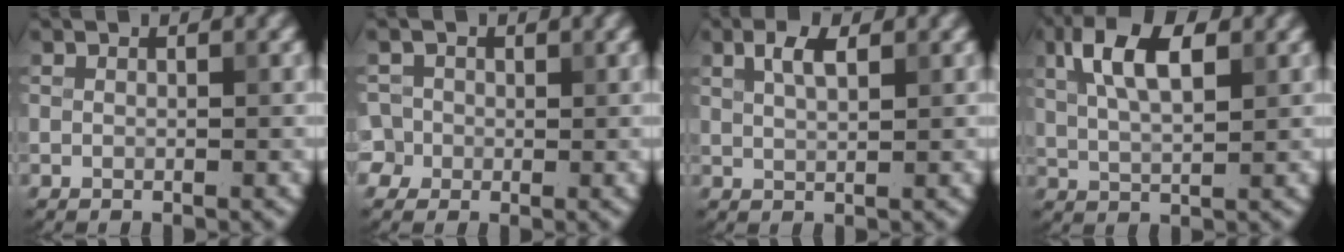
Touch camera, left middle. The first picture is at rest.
{"total": 3.2, "force": [0.1, 3.0, 1.0], "torque": [-0.008, 0.030, -0.019]}
{"total": 2.2, "force": [1.1, 0.8, 1.8], "torque": [-0.035, 0.004, 0.021]}
{"total": 6.2, "force": [2.3, 2.7, 5.2], "torque": [-0.101, 0.009, 0.039]}